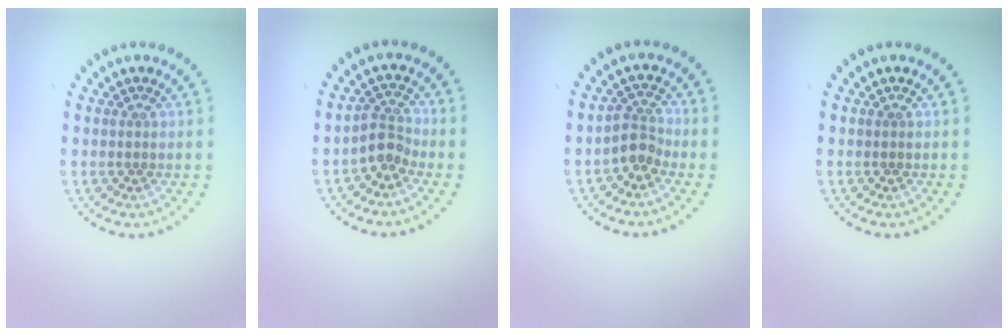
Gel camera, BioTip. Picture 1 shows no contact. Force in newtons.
{"total": 2.2, "press": 1.8, "slide": 1.4}
{"total": 2.2, "press": 1.8, "slide": 1.3}
{"total": 0.0}